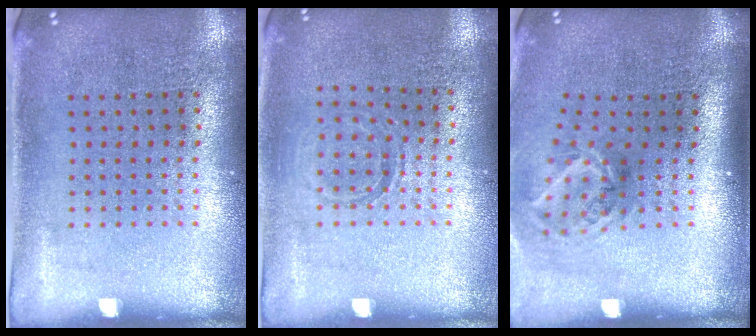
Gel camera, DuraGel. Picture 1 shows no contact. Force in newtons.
{"total": 0.9, "press": 0.9, "slide": 0.2}
{"total": 1.9, "press": 1.2, "slide": 1.5}